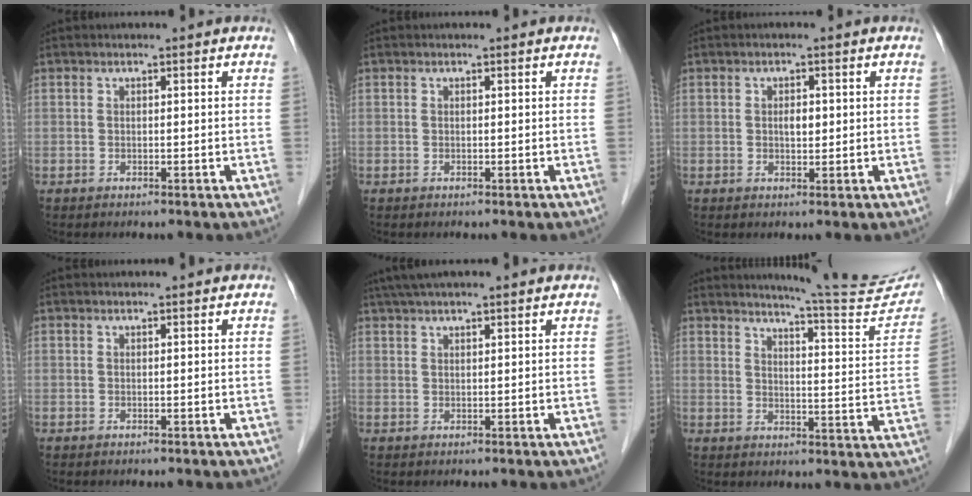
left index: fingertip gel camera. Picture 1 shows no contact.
{"total": 0.0}
{"total": 1.9, "force": [0.3, 1.0, 1.6], "torque": [-0.027, 0.001, 0.003]}
{"total": 0.7, "force": [0.7, 0.0, 0.1], "torque": [-0.006, 0.005, 0.009]}
{"total": 8.5, "force": [7.2, 0.7, 4.6], "torque": [-0.077, 0.047, 0.105]}
{"total": 15.6, "force": [14.8, -0.5, 5.0], "torque": [-0.069, -0.072, 0.175]}